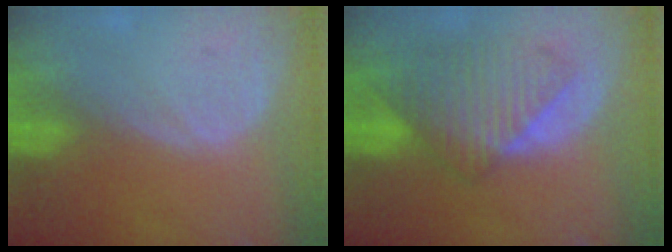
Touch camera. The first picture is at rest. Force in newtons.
{"total": 8.6, "press": 8.2, "slide": 2.6}